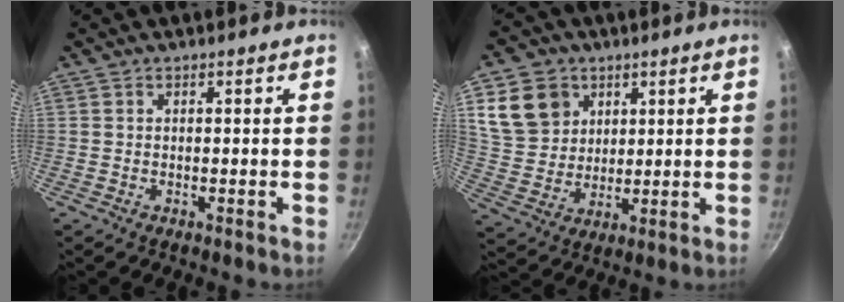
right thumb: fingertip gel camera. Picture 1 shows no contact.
{"total": 11.8, "force": [4.6, 9.7, 4.9], "torque": [-0.068, -0.009, 0.098]}